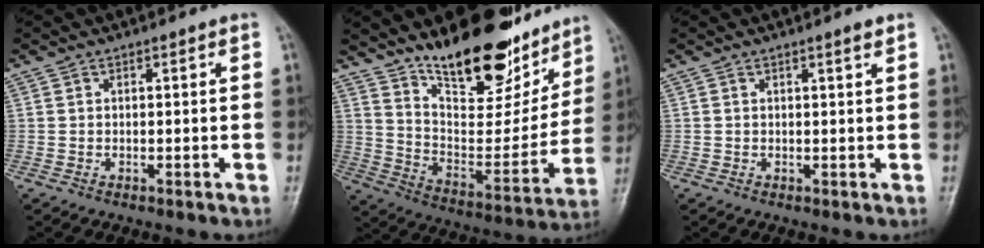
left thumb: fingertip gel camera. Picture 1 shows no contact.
{"total": 23.1, "force": [16.9, 9.1, 12.9], "torque": [-0.145, -0.094, 0.273]}
{"total": 1.3, "force": [0.9, 0.0, 1.0], "torque": [-0.011, -0.006, 0.014]}